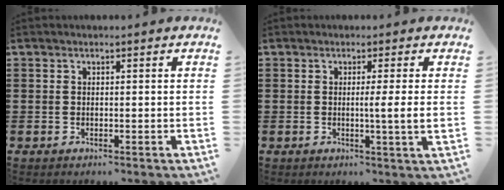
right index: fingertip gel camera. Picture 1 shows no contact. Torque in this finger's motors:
{"motor_torque": [0.74, -0.23, 0.11, 0.10]}